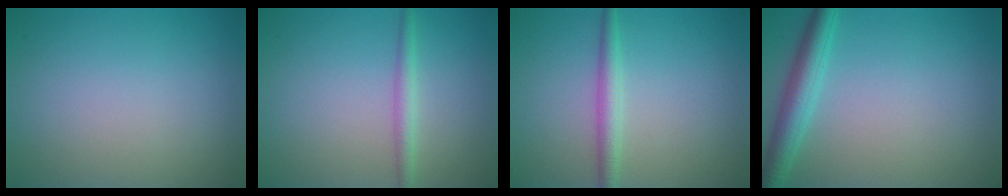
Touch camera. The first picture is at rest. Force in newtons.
{"total": 1.7, "press": 1.7, "slide": 0.1}
{"total": 2.2, "press": 2.2, "slide": 0.0}
{"total": 3.6, "press": 3.6, "slide": 0.1}